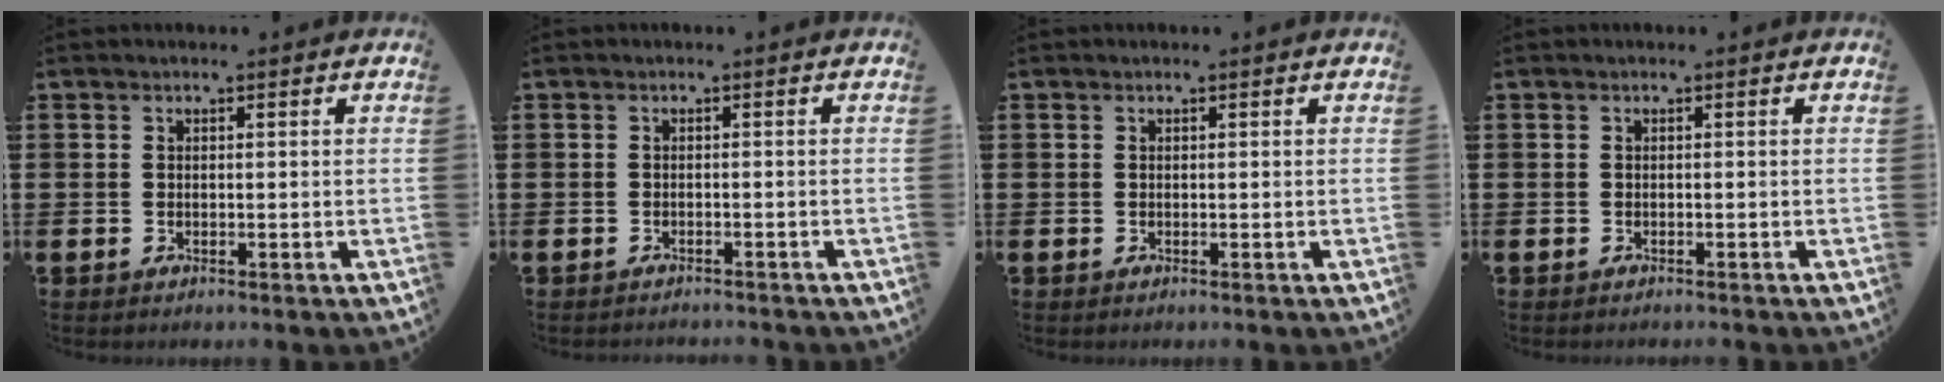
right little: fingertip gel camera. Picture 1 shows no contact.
{"total": 0.7, "force": [-0.7, -0.1, 0.0], "torque": [-0.001, 0.000, -0.015]}
{"total": 0.0}
{"total": 0.0}